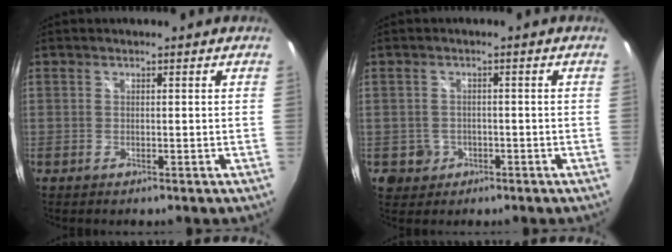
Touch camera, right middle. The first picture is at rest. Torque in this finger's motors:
{"motor_torque": [0.28, -0.41, 0.03, 0.01]}